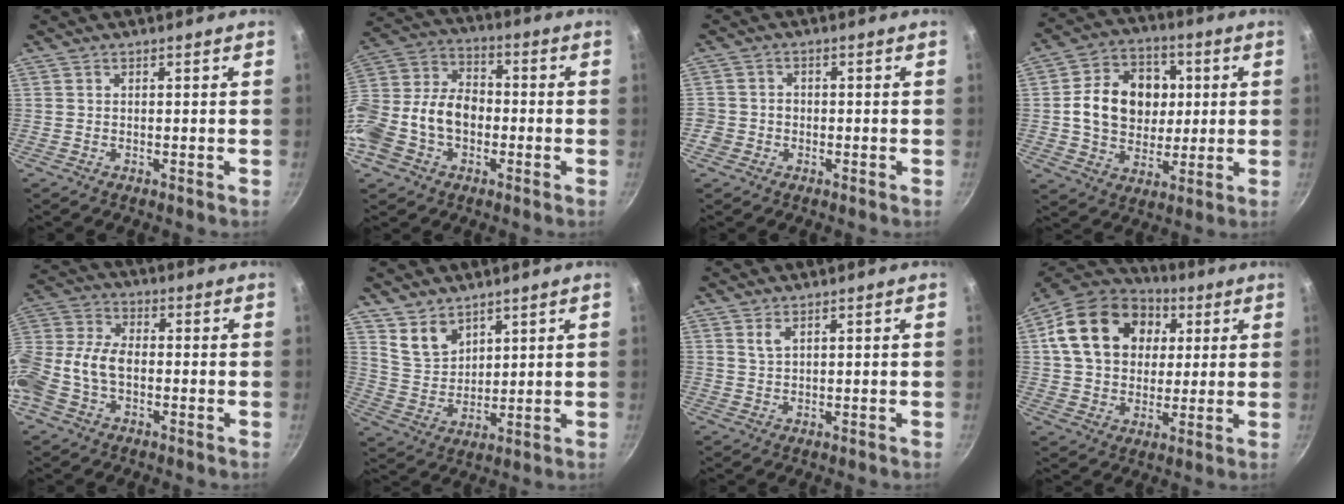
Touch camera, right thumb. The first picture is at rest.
{"total": 18.8, "force": [-3.7, 13.7, 12.4], "torque": [-0.235, 0.058, -0.076]}
{"total": 3.1, "force": [-1.1, 2.8, 0.9], "torque": [-0.007, 0.015, -0.022]}
{"total": 15.8, "force": [1.8, 12.7, 9.3], "torque": [-0.116, 0.015, 0.026]}
{"total": 12.6, "force": [-2.5, 8.2, 9.2], "torque": [-0.184, 0.036, -0.065]}
{"total": 7.3, "force": [5.1, 4.4, 2.8], "torque": [-0.033, -0.031, 0.109]}
{"total": 2.0, "force": [1.2, 0.9, 1.4], "torque": [-0.026, -0.007, 0.025]}
{"total": 20.8, "force": [5.4, 15.8, 12.3], "torque": [-0.193, 0.015, 0.085]}